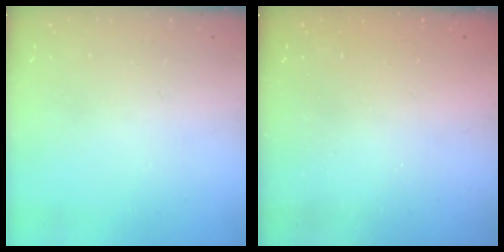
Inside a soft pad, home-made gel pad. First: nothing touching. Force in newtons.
{"total": 2.5, "press": 2.4, "slide": 0.8}